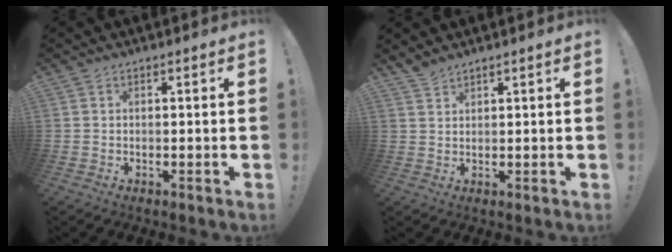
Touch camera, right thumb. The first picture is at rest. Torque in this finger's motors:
{"motor_torque": [-0.54, 0.11, -0.39, 0.33, 0.08]}